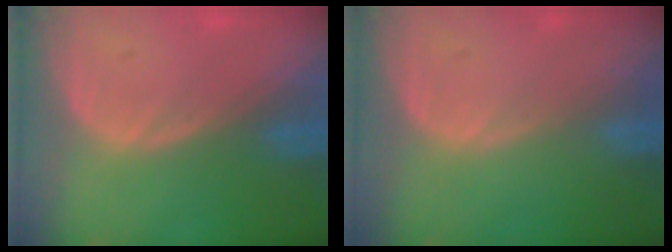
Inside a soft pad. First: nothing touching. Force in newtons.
{"total": 0.0}